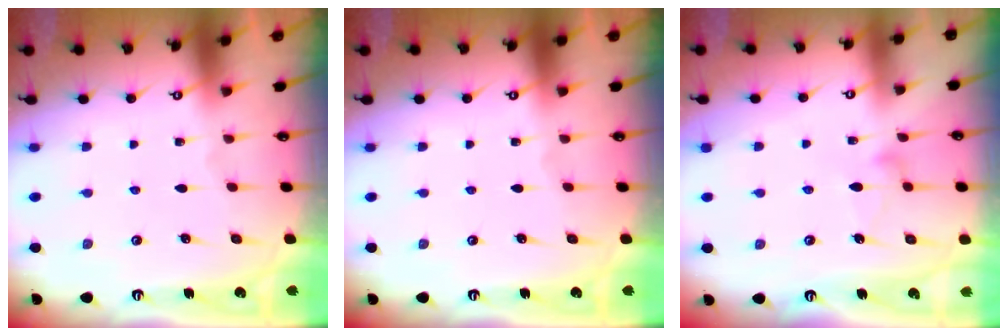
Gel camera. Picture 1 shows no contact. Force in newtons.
{"total": 0.0}
{"total": 9.6, "press": 9.6, "slide": 0.5}